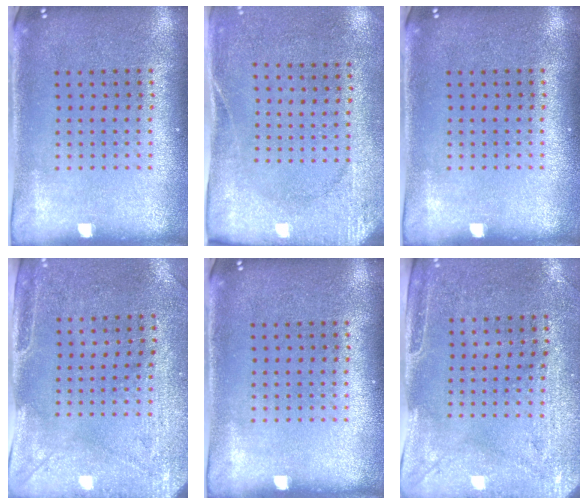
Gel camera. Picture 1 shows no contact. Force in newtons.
{"total": 2.7, "press": 2.1, "slide": 1.6}
{"total": 0.0}
{"total": 3.0, "press": 2.4, "slide": 1.8}
{"total": 0.0}
{"total": 3.0, "press": 2.3, "slide": 1.8}